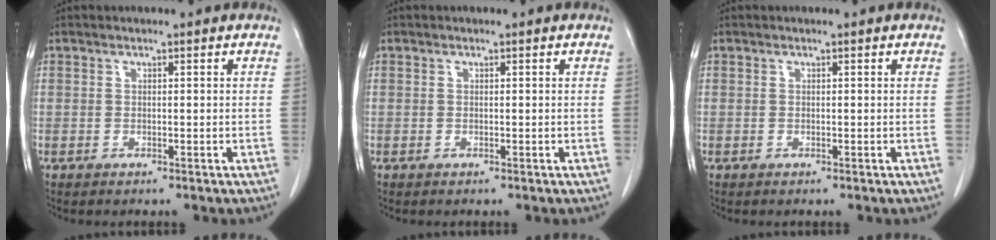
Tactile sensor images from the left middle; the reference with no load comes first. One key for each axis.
{"total": 0.0}
{"total": 0.0}